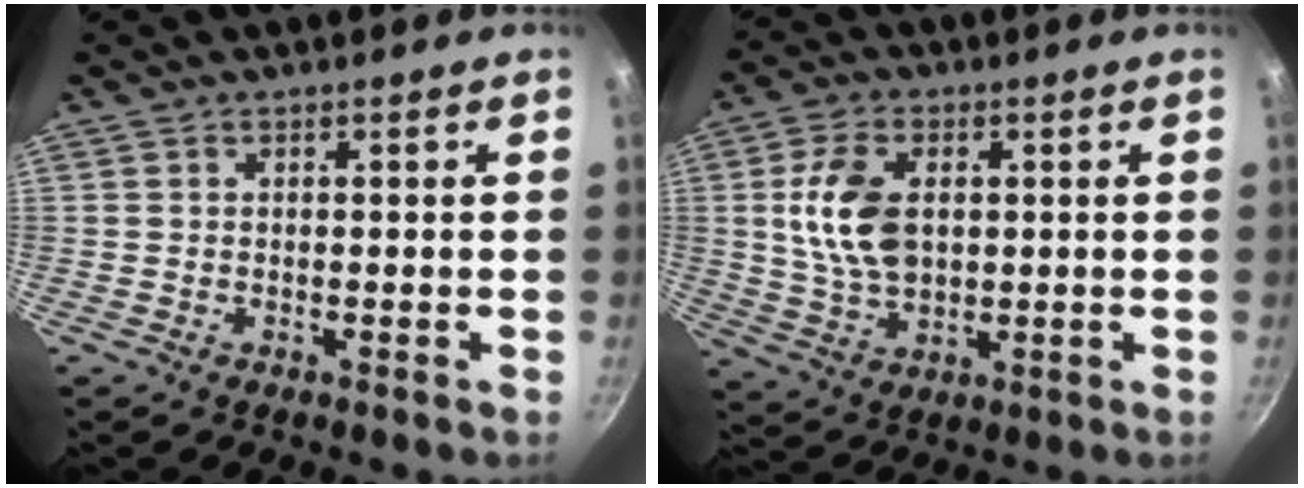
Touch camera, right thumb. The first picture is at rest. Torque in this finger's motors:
{"motor_torque": [-0.15, 0.46, 1.25, 0.04, 0.08]}